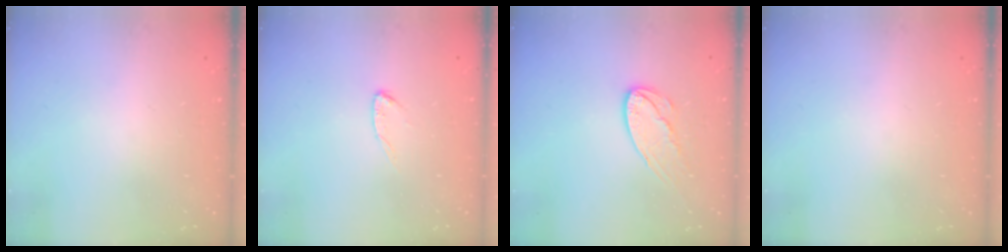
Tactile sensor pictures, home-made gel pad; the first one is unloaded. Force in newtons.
{"total": 3.8, "press": 3.8, "slide": 0.3}
{"total": 10.4, "press": 10.4, "slide": 0.8}
{"total": 0.0}